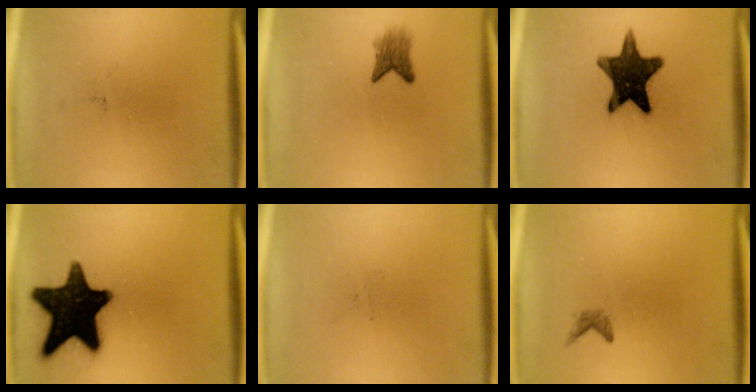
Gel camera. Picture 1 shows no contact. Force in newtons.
{"total": 2.9}
{"total": 15.2}
{"total": 18.5}
{"total": 0.0}
{"total": 0.9}